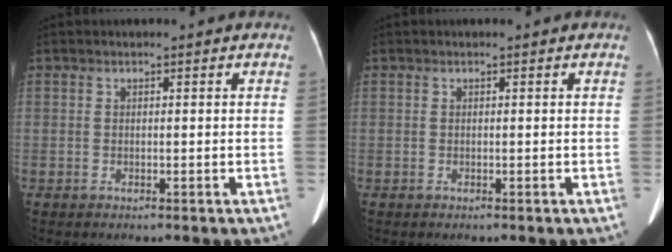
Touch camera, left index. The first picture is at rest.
{"total": 0.0}